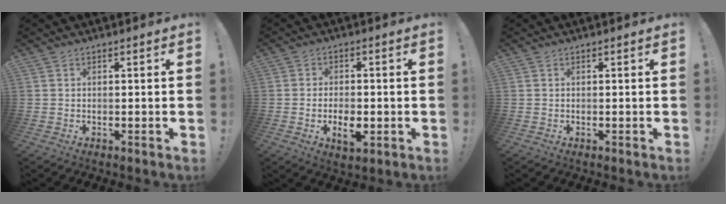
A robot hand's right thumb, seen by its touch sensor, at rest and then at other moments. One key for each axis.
{"total": 7.0, "fx": -2.2, "fy": 3.5, "fz": 5.6, "tx": -0.090, "ty": 0.001, "tz": -0.038}
{"total": 0.0}